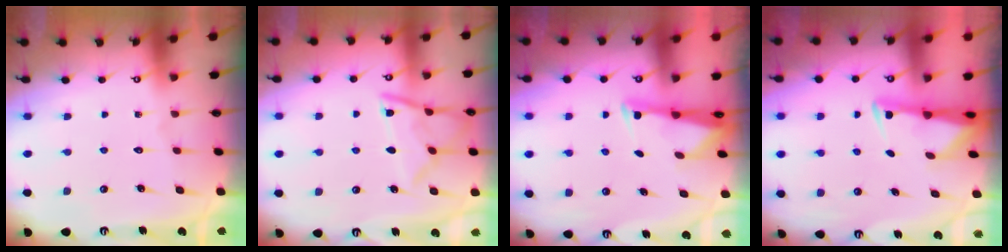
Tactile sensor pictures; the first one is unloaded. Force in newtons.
{"total": 11.5, "press": 11.4, "slide": 1.1}
{"total": 2.6, "press": 2.6, "slide": 0.3}
{"total": 3.0, "press": 2.9, "slide": 0.5}